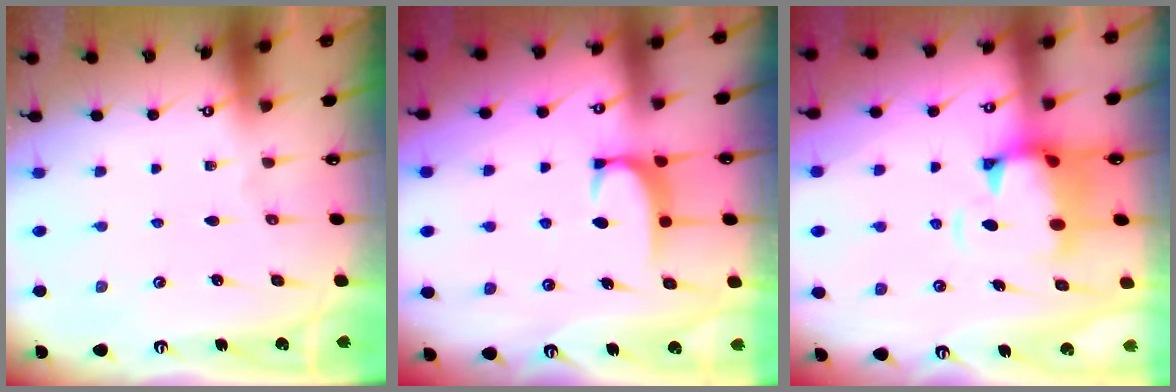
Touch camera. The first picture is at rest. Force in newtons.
{"total": 1.8, "press": 1.7, "slide": 0.5}
{"total": 2.8, "press": 2.4, "slide": 1.4}